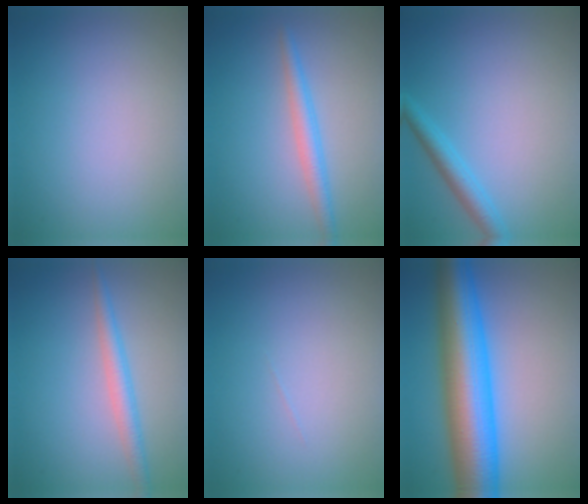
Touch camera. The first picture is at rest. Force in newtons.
{"total": 2.3, "press": 2.3, "slide": 0.1}
{"total": 2.3, "press": 2.3, "slide": 0.2}
{"total": 2.3, "press": 2.3, "slide": 0.1}
{"total": 0.0}
{"total": 11.6, "press": 11.6, "slide": 0.1}